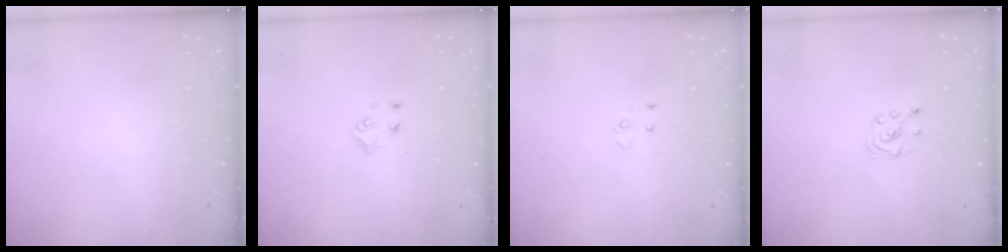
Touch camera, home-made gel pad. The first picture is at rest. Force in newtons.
{"total": 4.9, "press": 4.9, "slide": 0.5}
{"total": 3.1, "press": 3.1, "slide": 0.6}
{"total": 3.7, "press": 3.6, "slide": 0.4}